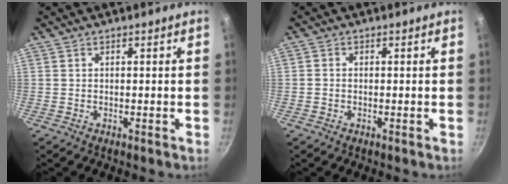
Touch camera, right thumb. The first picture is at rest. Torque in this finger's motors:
{"motor_torque": [-0.34, -0.61, -0.45, -0.17, -0.03]}